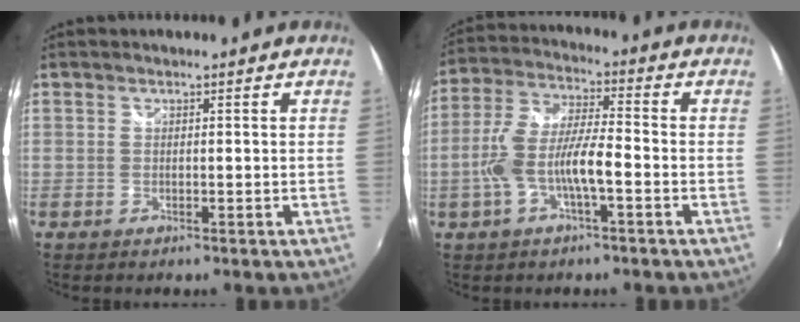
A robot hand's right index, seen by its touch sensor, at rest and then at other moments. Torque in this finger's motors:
{"motor_torque": [0.60, -0.33, 0.71, 0.19]}